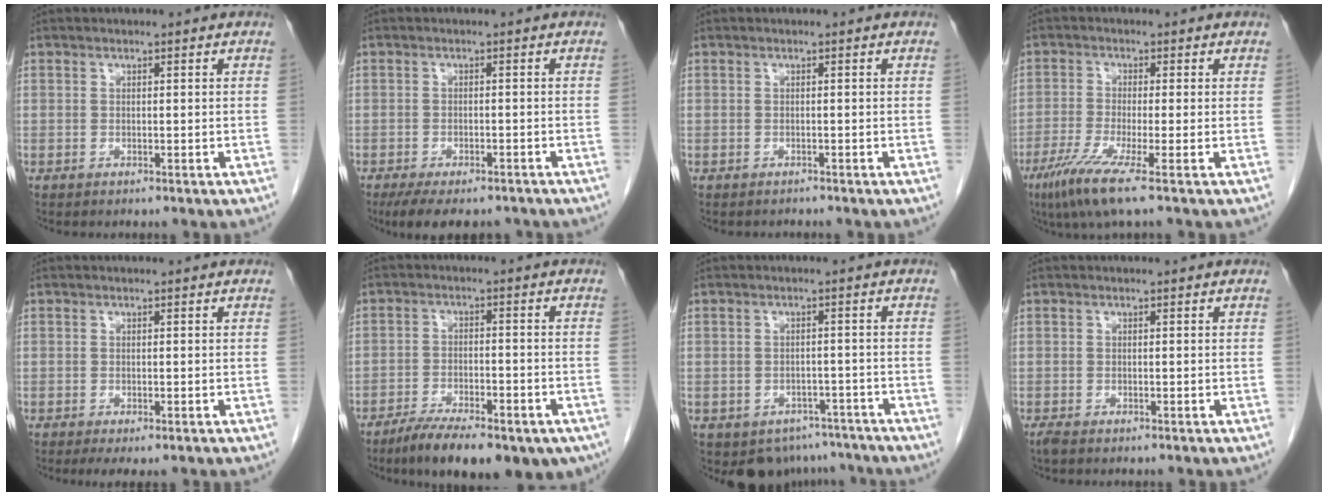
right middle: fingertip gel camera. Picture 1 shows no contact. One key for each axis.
{"total": 9.2, "fx": -7.4, "fy": 3.2, "fz": 4.6, "tx": -0.066, "ty": -0.009, "tz": -0.104}
{"total": 0.5, "fx": -0.5, "fy": 0.0, "fz": -0.1, "tx": -0.009, "ty": -0.006, "tz": -0.008}
{"total": 6.9, "fx": -4.0, "fy": -0.6, "fz": 5.6, "tx": -0.114, "ty": -0.026, "tz": -0.078}
{"total": 2.4, "fx": -1.5, "fy": 0.7, "fz": 1.8, "tx": -0.028, "ty": -0.008, "tz": -0.019}
{"total": 15.6, "fx": -10.9, "fy": 5.3, "fz": 9.8, "tx": -0.124, "ty": -0.003, "tz": -0.160}
{"total": 7.9, "fx": -5.9, "fy": 5.1, "fz": 0.8, "tx": -0.003, "ty": 0.014, "tz": -0.069}
{"total": 1.0, "fx": -0.8, "fy": 0.3, "fz": 0.5, "tx": -0.018, "ty": -0.004, "tz": -0.015}